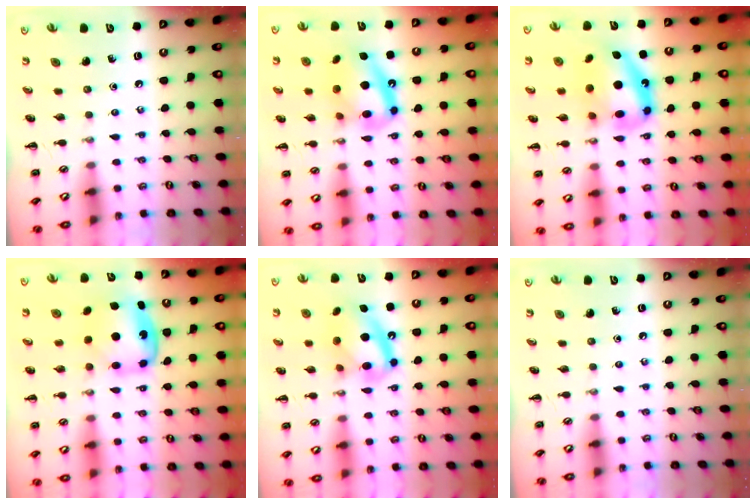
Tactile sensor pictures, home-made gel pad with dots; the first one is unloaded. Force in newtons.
{"total": 14.9, "press": 14.4, "slide": 3.6}
{"total": 14.7, "press": 14.2, "slide": 3.8}
{"total": 6.3, "press": 6.3, "slide": 0.7}
{"total": 14.9, "press": 14.6, "slide": 3.1}
{"total": 0.0}